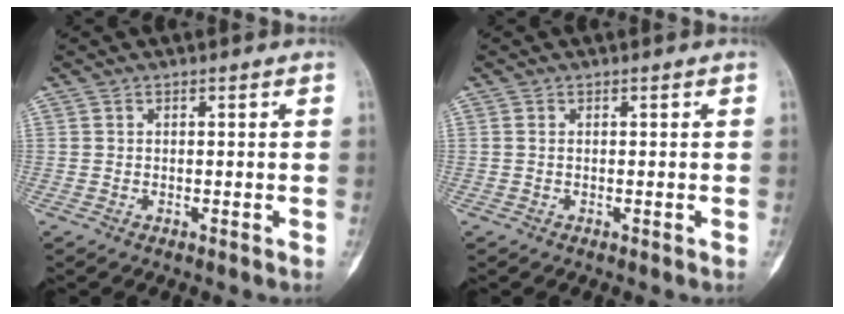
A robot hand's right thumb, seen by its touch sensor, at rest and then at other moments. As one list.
[{"total": 0.0}]